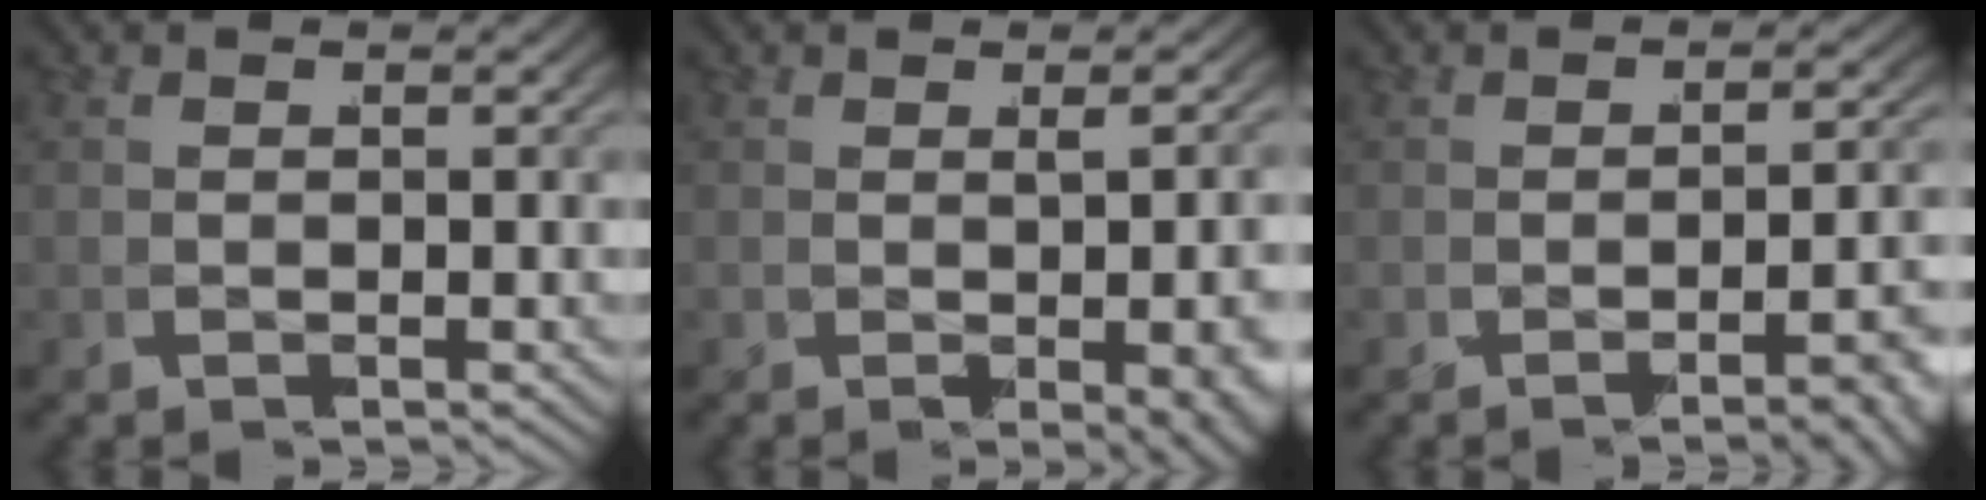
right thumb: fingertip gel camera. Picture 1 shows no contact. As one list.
[{"total": 3.4, "force": [-0.2, 0.6, 3.3], "torque": [-0.039, -0.008, 0.008]}, {"total": 3.6, "force": [-2.0, 0.4, 3.0], "torque": [-0.027, 0.019, -0.039]}]